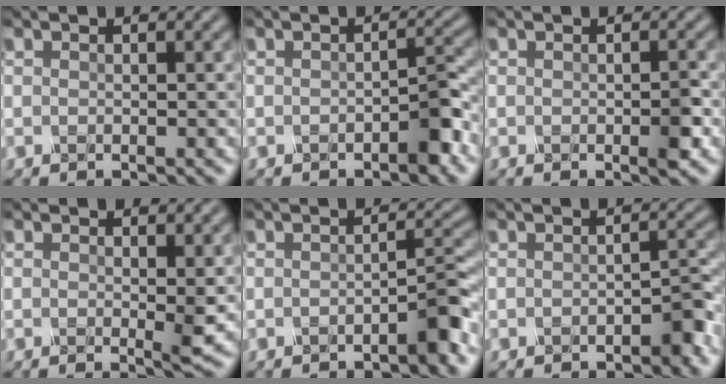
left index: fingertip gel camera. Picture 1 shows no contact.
{"total": 2.1, "force": [-1.6, 0.1, 1.3], "torque": [-0.030, 0.006, -0.023]}
{"total": 1.4, "force": [-0.8, 0.0, 1.2], "torque": [-0.034, -0.002, -0.008]}
{"total": 1.7, "force": [0.0, 0.0, 1.7], "torque": [-0.041, -0.006, 0.007]}
{"total": 2.6, "force": [-2.0, 0.1, 1.6], "torque": [-0.025, 0.010, -0.032]}
{"total": 2.0, "force": [-1.6, 0.1, 1.1], "torque": [-0.025, 0.005, -0.021]}